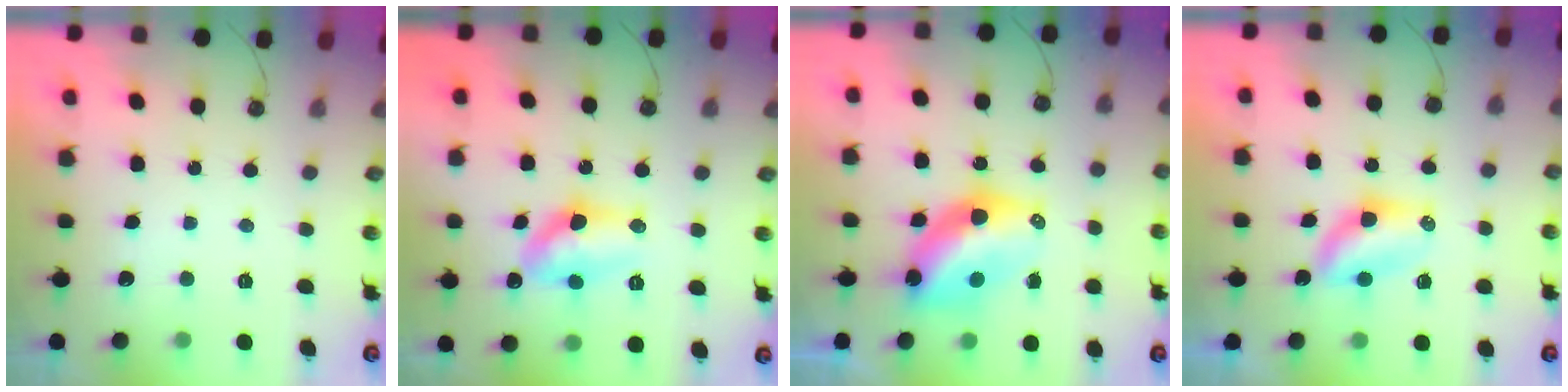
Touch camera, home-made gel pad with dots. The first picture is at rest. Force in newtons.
{"total": 11.8, "press": 11.7, "slide": 1.1}
{"total": 10.5, "press": 10.4, "slide": 0.5}
{"total": 5.8, "press": 5.7, "slide": 0.7}